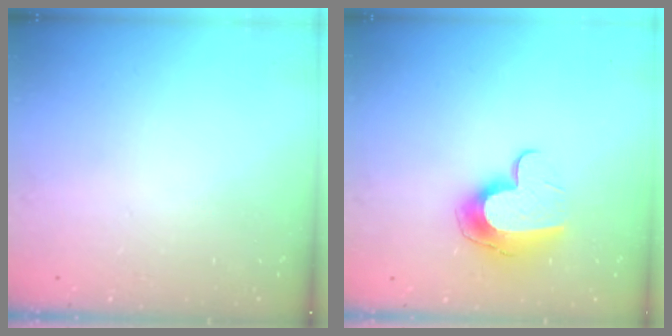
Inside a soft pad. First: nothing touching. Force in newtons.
{"total": 11.8, "press": 11.8, "slide": 0.5}